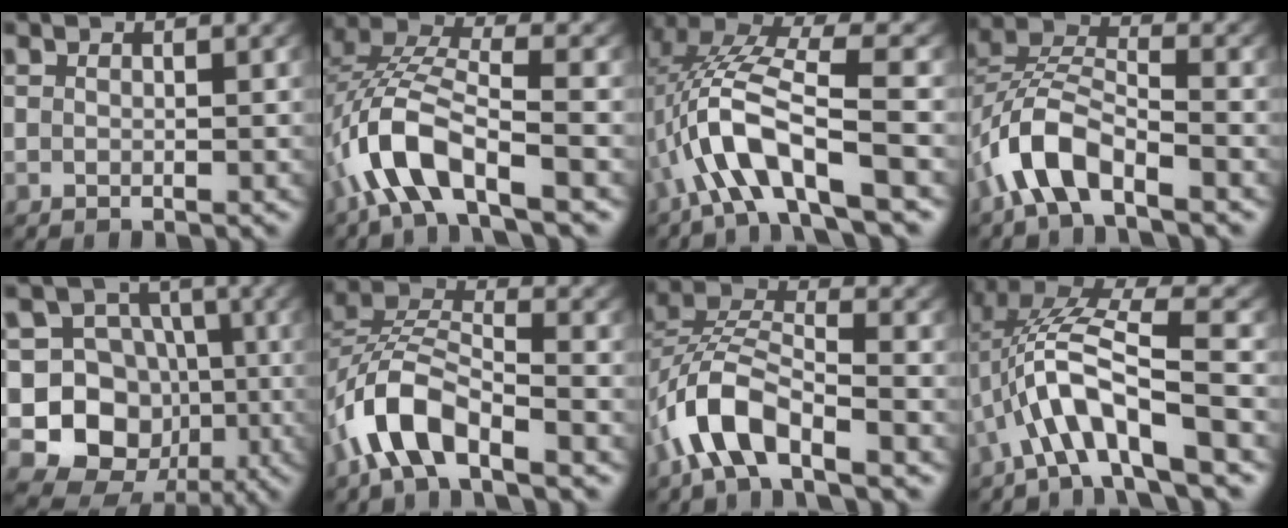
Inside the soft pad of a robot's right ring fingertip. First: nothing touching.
{"total": 6.9, "force": [-1.7, 4.0, 5.4], "torque": [-0.142, -0.014, -0.025]}
{"total": 6.4, "force": [-1.0, 2.5, 5.8], "torque": [-0.140, -0.010, -0.011]}
{"total": 5.5, "force": [-2.1, 3.4, 3.8], "torque": [-0.097, -0.014, -0.041]}
{"total": 17.2, "force": [-3.4, 15.5, 6.6], "torque": [-0.193, -0.095, -0.044]}
{"total": 6.2, "force": [-2.1, 4.0, 4.2], "torque": [-0.106, -0.013, -0.041]}
{"total": 6.2, "force": [-2.0, 4.0, 4.4], "torque": [-0.111, -0.012, -0.039]}
{"total": 6.0, "force": [-0.5, 2.3, 5.5], "torque": [-0.121, -0.005, -0.004]}